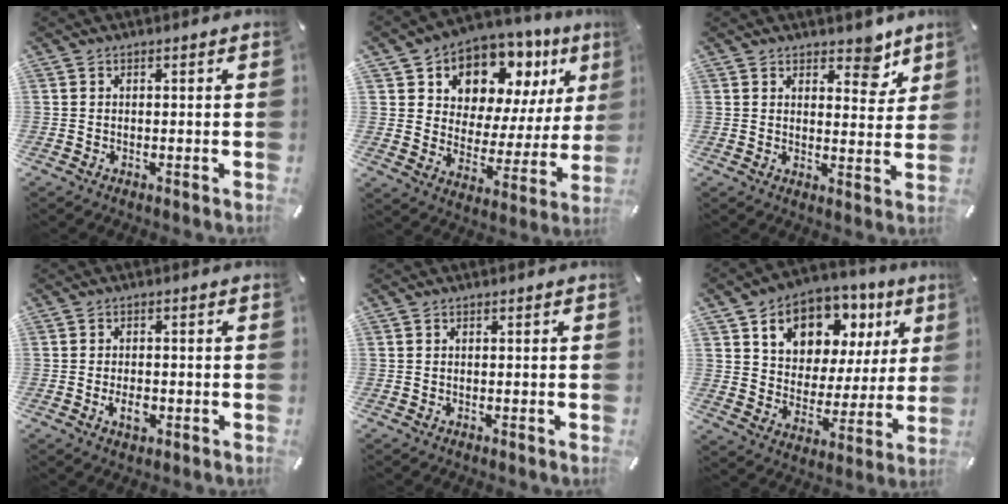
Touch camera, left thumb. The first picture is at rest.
{"total": 10.7, "force": [8.3, 6.7, 1.4], "torque": [-0.025, -0.095, 0.147]}
{"total": 6.5, "force": [4.9, 3.6, 2.4], "torque": [-0.001, -0.039, 0.077]}
{"total": 3.6, "force": [-1.1, 2.1, 2.7], "torque": [-0.061, 0.000, -0.021]}
{"total": 0.0}
{"total": 11.9, "force": [6.6, 8.8, 4.5], "torque": [-0.078, -0.042, 0.119]}